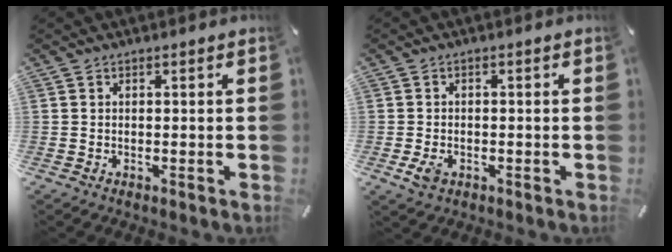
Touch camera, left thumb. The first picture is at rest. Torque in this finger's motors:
{"motor_torque": [-0.44, 0.62, 0.27, -0.19, 0.11]}